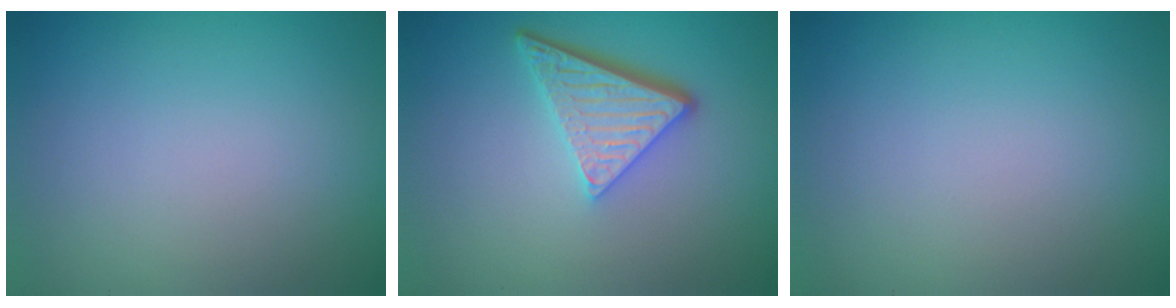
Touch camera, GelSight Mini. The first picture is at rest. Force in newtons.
{"total": 4.9, "press": 3.5, "slide": 3.4}
{"total": 0.0}